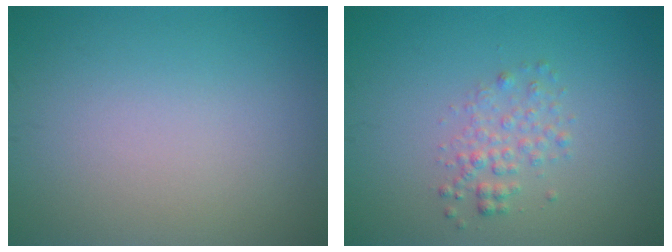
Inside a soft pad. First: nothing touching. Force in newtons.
{"total": 1.9, "press": 1.9, "slide": 0.1}